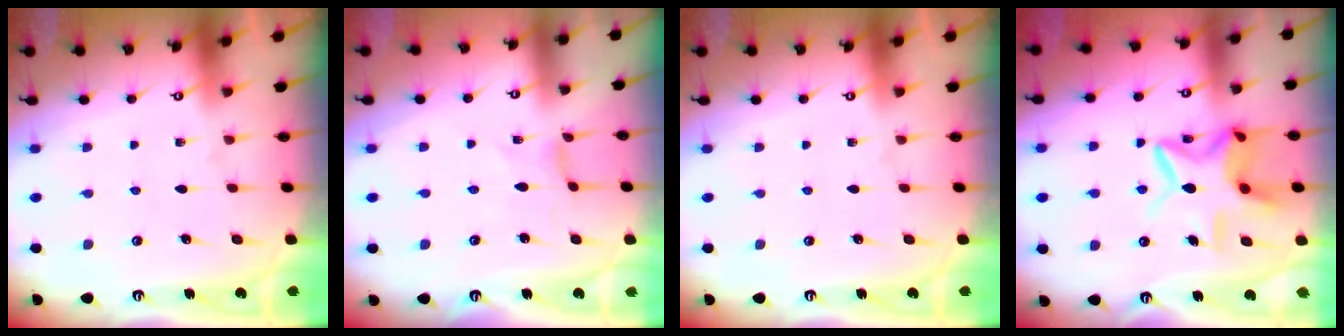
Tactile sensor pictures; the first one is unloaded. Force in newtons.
{"total": 0.0}
{"total": 0.0}
{"total": 13.0, "press": 13.0, "slide": 1.2}